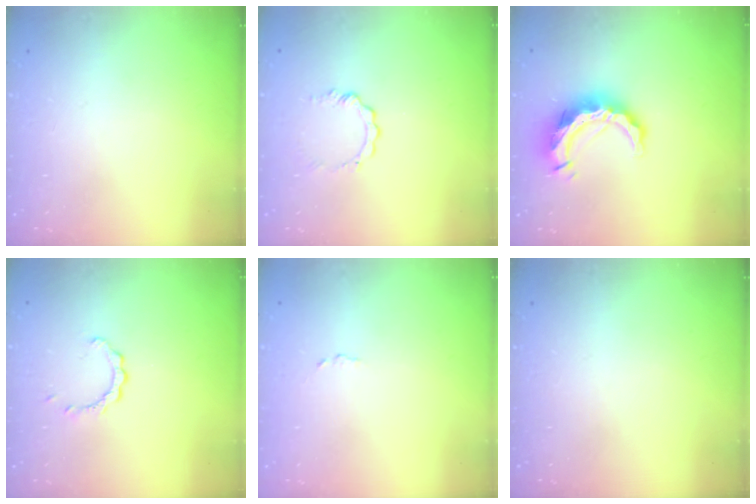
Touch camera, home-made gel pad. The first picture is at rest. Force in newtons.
{"total": 3.9, "press": 3.9, "slide": 0.5}
{"total": 12.2, "press": 12.1, "slide": 1.0}
{"total": 2.2, "press": 2.2, "slide": 0.2}
{"total": 1.7, "press": 1.7, "slide": 0.1}
{"total": 0.0}